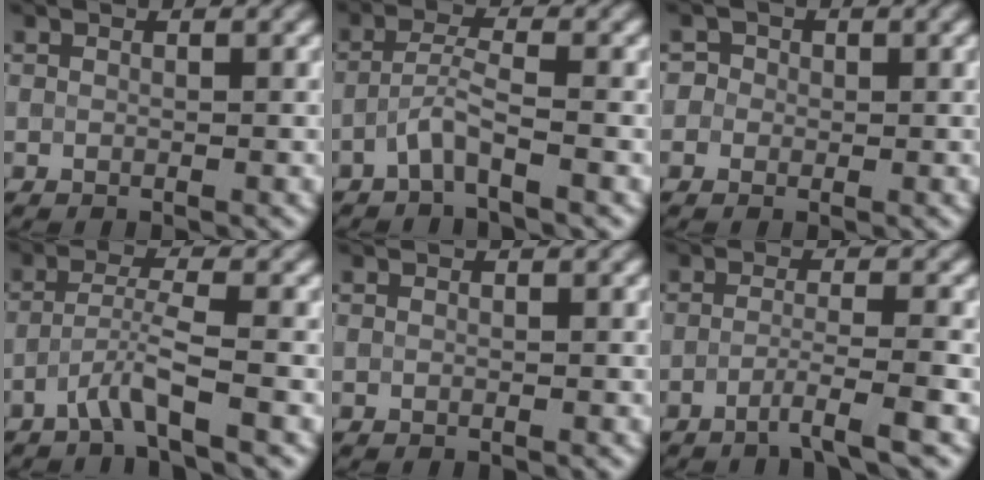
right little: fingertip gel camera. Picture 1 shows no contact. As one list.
[{"total": 2.4, "force": [-1.3, 0.3, 2.0], "torque": [-0.041, 0.007, -0.031]}, {"total": 2.0, "force": [0.6, 1.8, 0.5], "torque": [0.013, 0.011, -0.008]}, {"total": 2.9, "force": [-1.6, 0.0, 2.4], "torque": [-0.049, 0.008, -0.040]}, {"total": 0.0}, {"total": 3.0, "force": [-1.8, 0.1, 2.4], "torque": [-0.032, 0.004, -0.045]}]